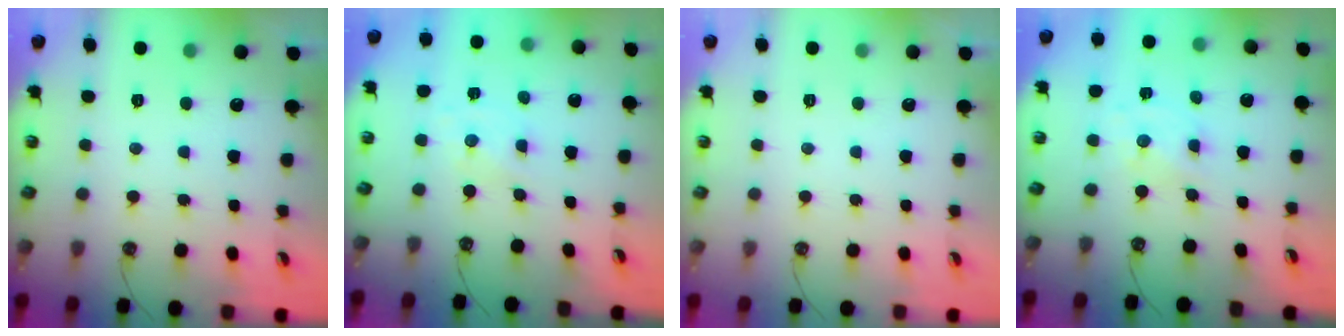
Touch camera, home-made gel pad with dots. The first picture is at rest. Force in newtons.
{"total": 0.6, "press": 0.6, "slide": 0.2}
{"total": 0.0}
{"total": 1.6, "press": 1.6, "slide": 0.3}